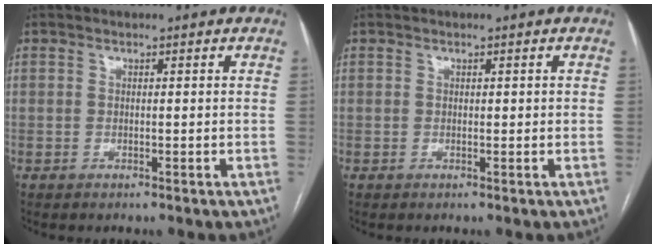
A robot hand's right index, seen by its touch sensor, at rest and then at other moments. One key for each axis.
{"total": 0.6, "fx": 0.2, "fy": 0.3, "fz": 0.5, "tx": -0.006, "ty": 0.005, "tz": 0.005}